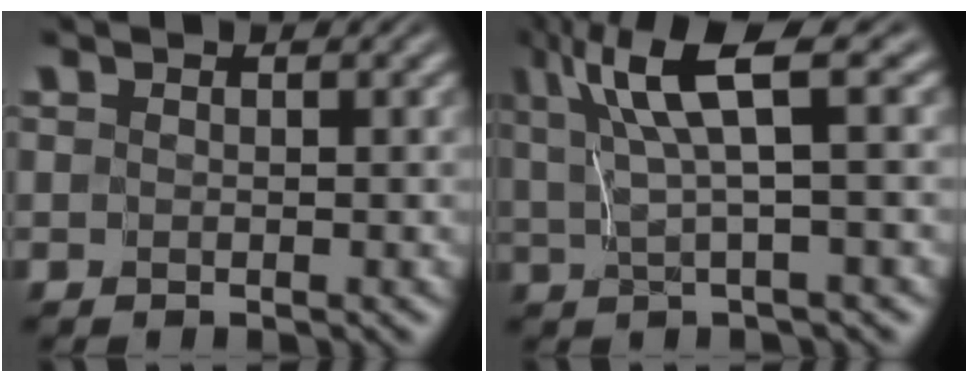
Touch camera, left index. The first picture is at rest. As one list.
[{"total": 6.4, "force": [3.0, 0.9, 5.6], "torque": [-0.100, 0.013, 0.059]}]